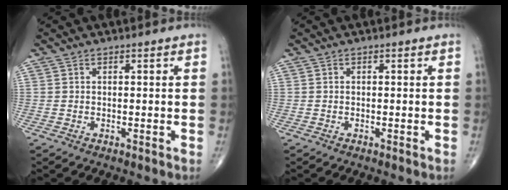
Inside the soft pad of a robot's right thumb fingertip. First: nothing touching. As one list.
[{"total": 0.0}]